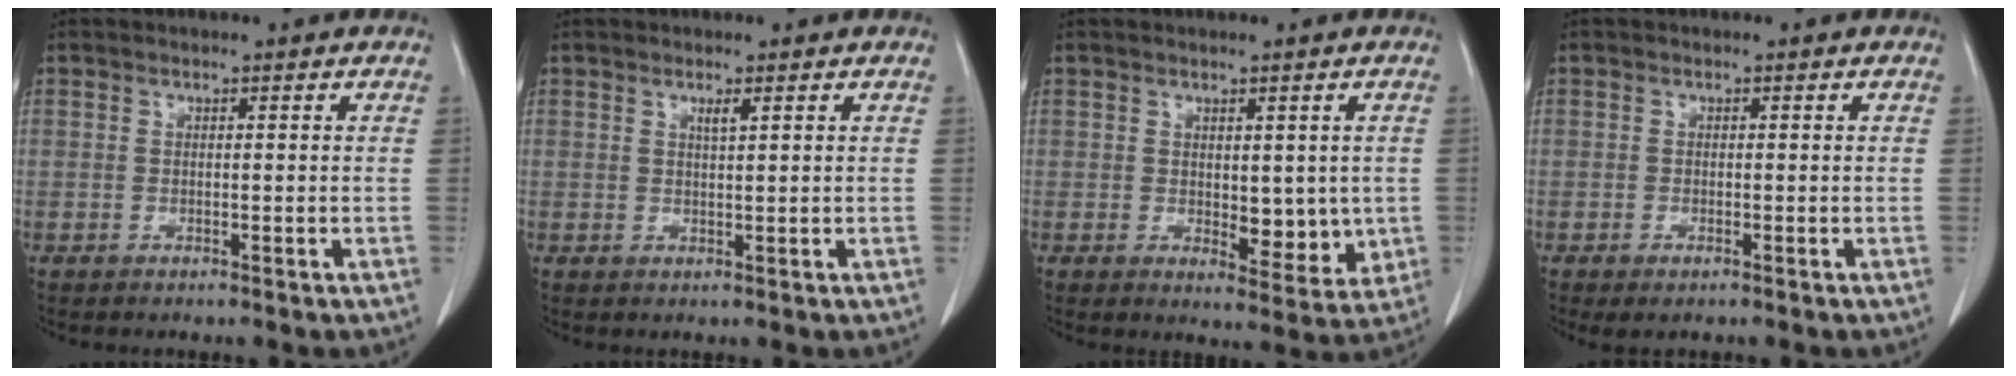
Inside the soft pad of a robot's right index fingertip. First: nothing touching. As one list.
[{"total": 1.1, "force": [0.7, 0.0, 0.9], "torque": [-0.018, -0.003, 0.012]}, {"total": 6.0, "force": [-0.1, 3.1, 5.2], "torque": [-0.052, -0.013, 0.008]}, {"total": 1.6, "force": [-1.0, 0.5, 1.1], "torque": [-0.022, -0.005, -0.012]}]